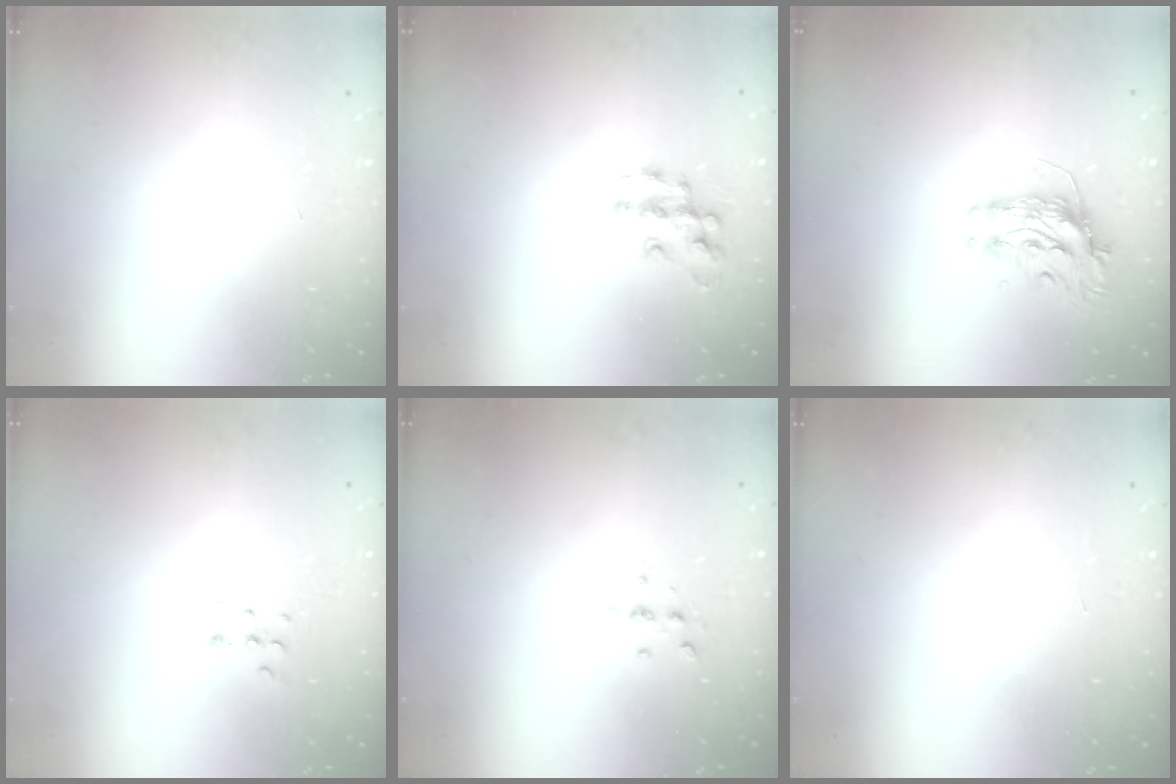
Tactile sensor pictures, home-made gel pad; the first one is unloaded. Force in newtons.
{"total": 9.2, "press": 9.2, "slide": 0.5}
{"total": 9.2, "press": 9.2, "slide": 0.7}
{"total": 4.3, "press": 4.2, "slide": 1.1}
{"total": 2.4, "press": 2.4, "slide": 0.3}
{"total": 0.0}